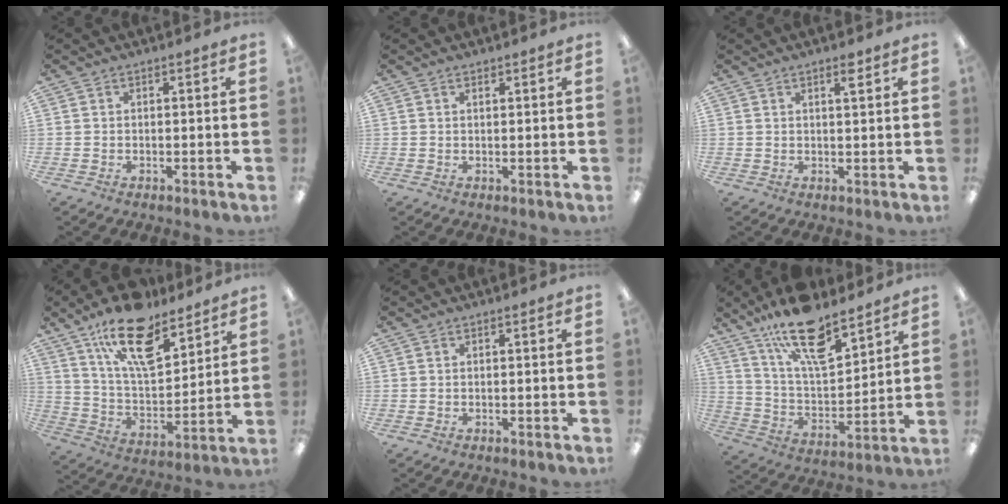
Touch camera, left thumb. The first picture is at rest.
{"total": 0.8, "force": [0.7, 0.2, 0.2], "torque": [-0.005, -0.001, 0.014]}
{"total": 2.5, "force": [1.9, 0.4, 1.7], "torque": [-0.022, -0.005, 0.029]}
{"total": 19.0, "force": [12.8, 8.1, 11.6], "torque": [-0.197, -0.062, 0.220]}
{"total": 0.0}
{"total": 18.8, "force": [13.3, 7.2, 11.2], "torque": [-0.191, -0.074, 0.228]}